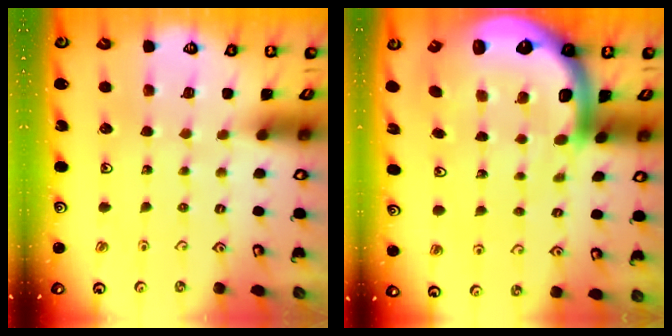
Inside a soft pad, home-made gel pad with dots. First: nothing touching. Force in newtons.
{"total": 11.2, "press": 10.9, "slide": 2.5}